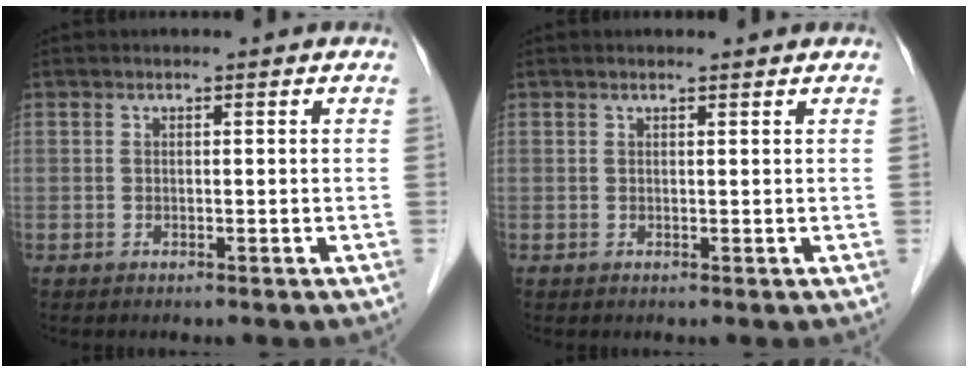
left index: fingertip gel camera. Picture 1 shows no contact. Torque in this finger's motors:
{"motor_torque": [0.21, -0.10, 0.05, -0.01]}